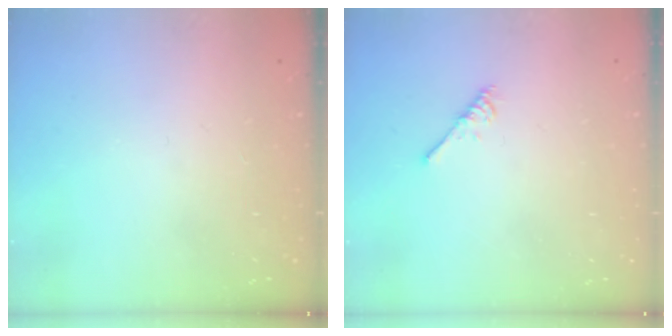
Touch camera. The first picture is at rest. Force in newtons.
{"total": 2.7, "press": 2.7, "slide": 0.5}